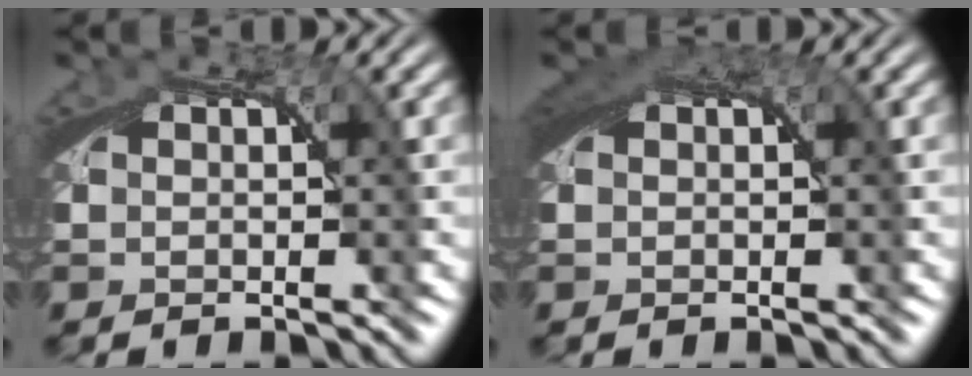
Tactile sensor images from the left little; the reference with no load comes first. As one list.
[{"total": 1.8, "force": [0.6, 1.0, 1.3], "torque": [-0.028, -0.003, 0.010]}]